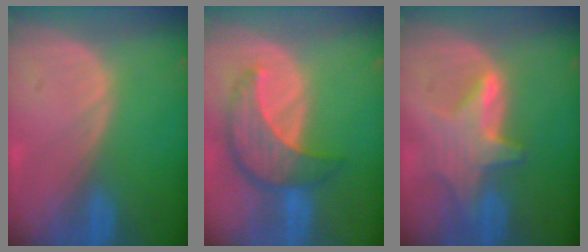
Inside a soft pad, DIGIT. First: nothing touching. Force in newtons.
{"total": 8.2, "press": 7.6, "slide": 3.3}
{"total": 6.9, "press": 6.4, "slide": 2.6}